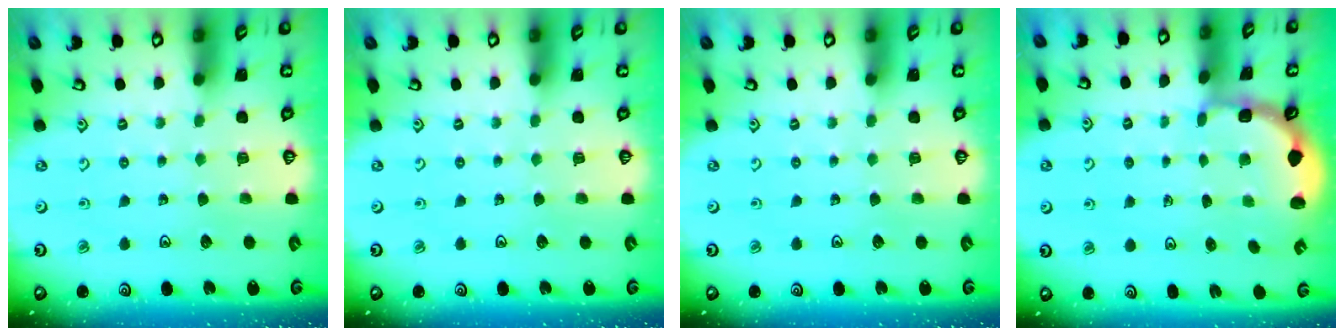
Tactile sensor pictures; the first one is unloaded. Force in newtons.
{"total": 0.0}
{"total": 0.0}
{"total": 1.8, "press": 1.5, "slide": 1.1}